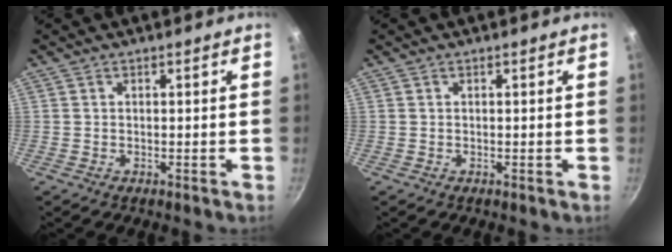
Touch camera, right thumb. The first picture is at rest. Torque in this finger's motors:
{"motor_torque": [-0.01, 0.00, -0.04, 0.01, 0.08]}